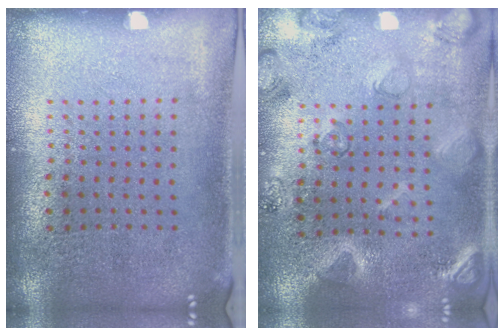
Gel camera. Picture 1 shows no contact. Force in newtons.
{"total": 2.3, "press": 2.3, "slide": 0.3}